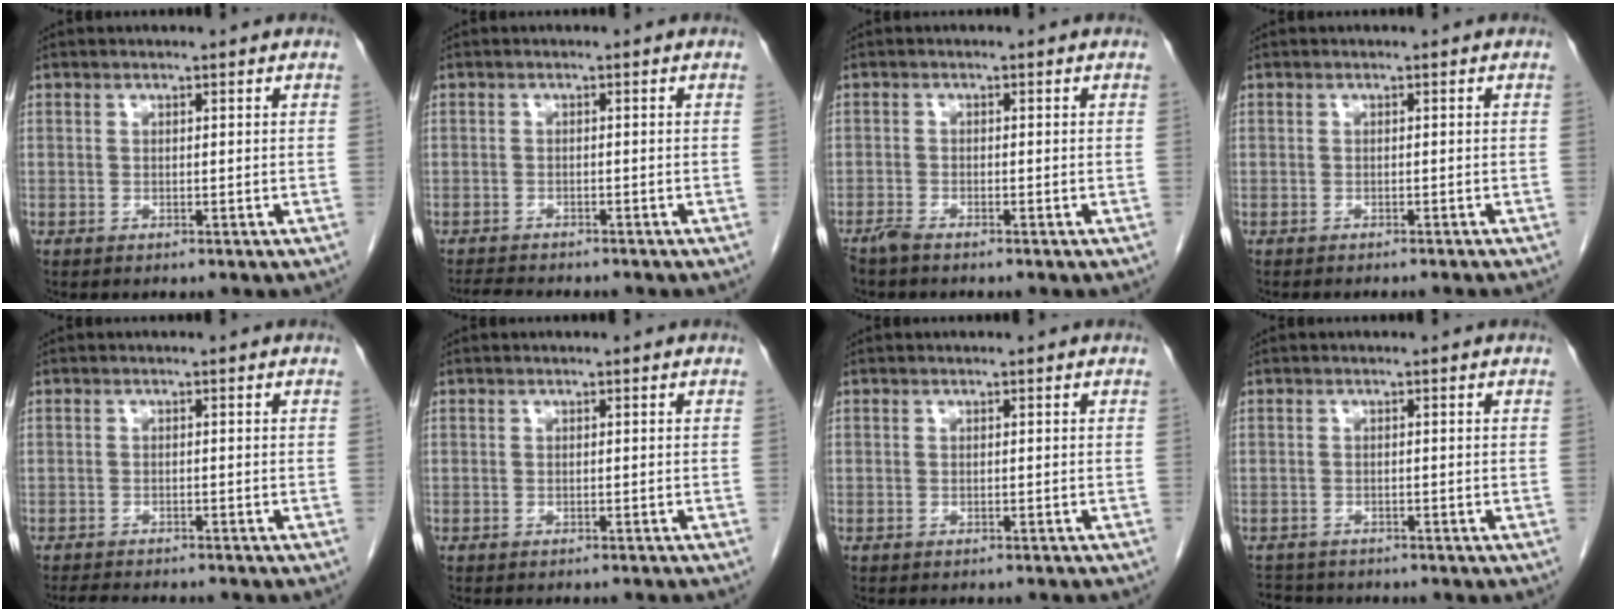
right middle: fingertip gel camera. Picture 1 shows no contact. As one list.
[{"total": 4.8, "force": [-4.4, 0.6, 1.8], "torque": [-0.028, -0.012, -0.070]}, {"total": 1.6, "force": [-1.5, 0.1, 0.7], "torque": [-0.021, -0.004, -0.030]}, {"total": 3.9, "force": [-3.6, -0.3, 1.5], "torque": [-0.011, -0.004, -0.047]}, {"total": 6.3, "force": [-5.6, 1.2, 2.6], "torque": [-0.038, -0.008, -0.083]}, {"total": 2.8, "force": [-2.6, -0.1, 1.0], "torque": [-0.013, -0.001, -0.033]}, {"total": 2.7, "force": [-2.5, 0.2, 1.0], "torque": [-0.014, -0.002, -0.032]}, {"total": 3.5, "force": [-3.3, 1.2, 0.3], "torque": [-0.004, -0.008, -0.054]}]